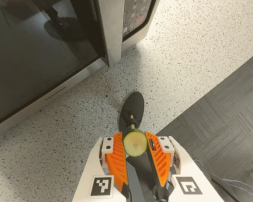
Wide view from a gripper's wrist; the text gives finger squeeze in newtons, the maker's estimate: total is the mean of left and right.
{"total": 8.4, "left": 8.0, "right": 8.8}